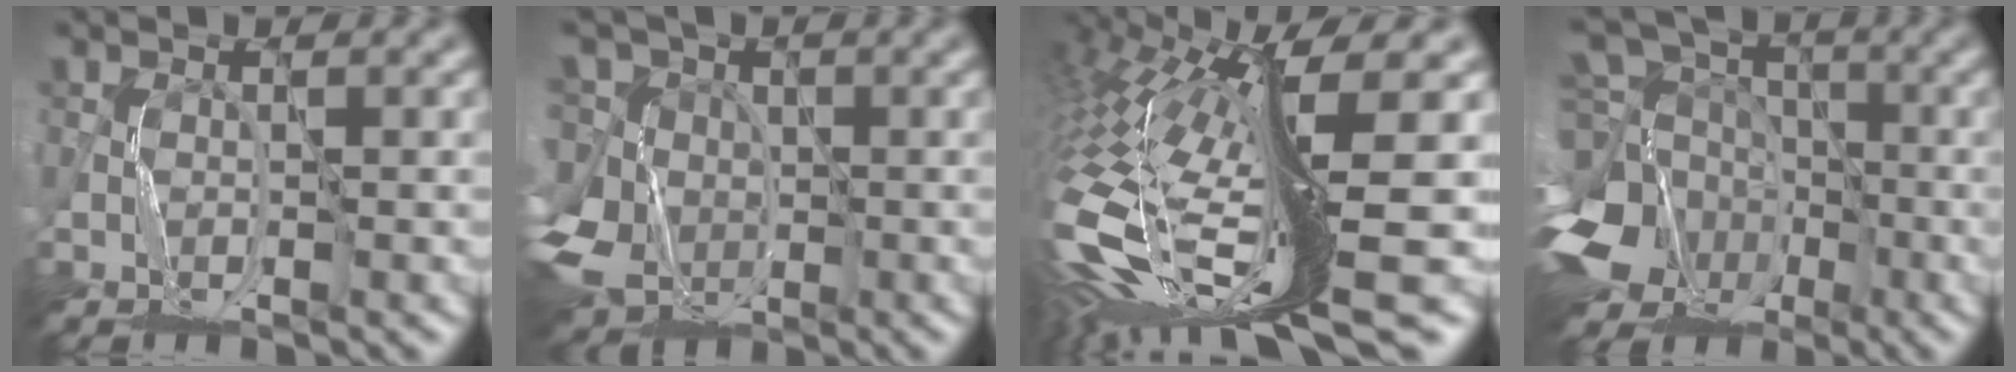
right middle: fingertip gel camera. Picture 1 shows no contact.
{"total": 9.2, "force": [-1.2, 7.9, 4.4], "torque": [-0.117, -0.004, -0.039]}
{"total": 15.5, "force": [-2.1, 4.8, 14.6], "torque": [-0.327, -0.040, -0.013]}
{"total": 17.0, "force": [-6.6, 14.1, 6.9], "torque": [-0.180, -0.030, -0.126]}